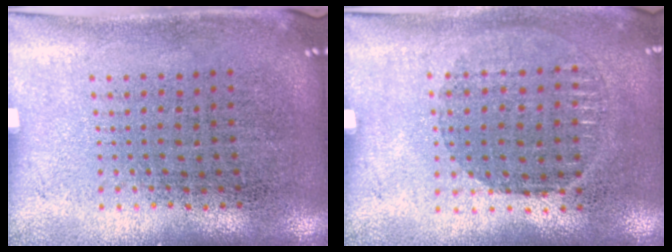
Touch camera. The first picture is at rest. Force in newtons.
{"total": 0.9, "press": 0.8, "slide": 0.3}